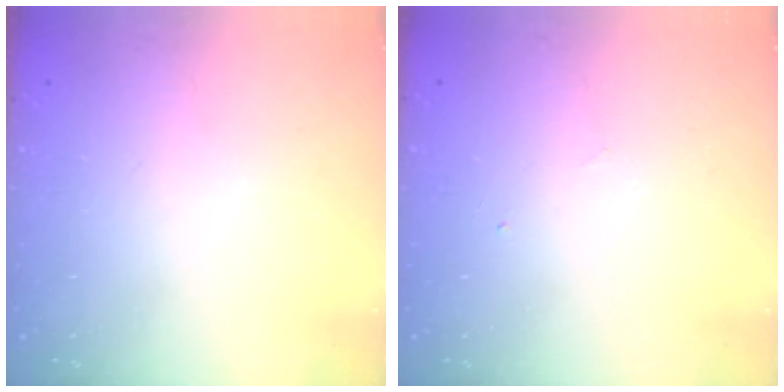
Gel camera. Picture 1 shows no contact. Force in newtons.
{"total": 3.0, "press": 3.0, "slide": 0.4}